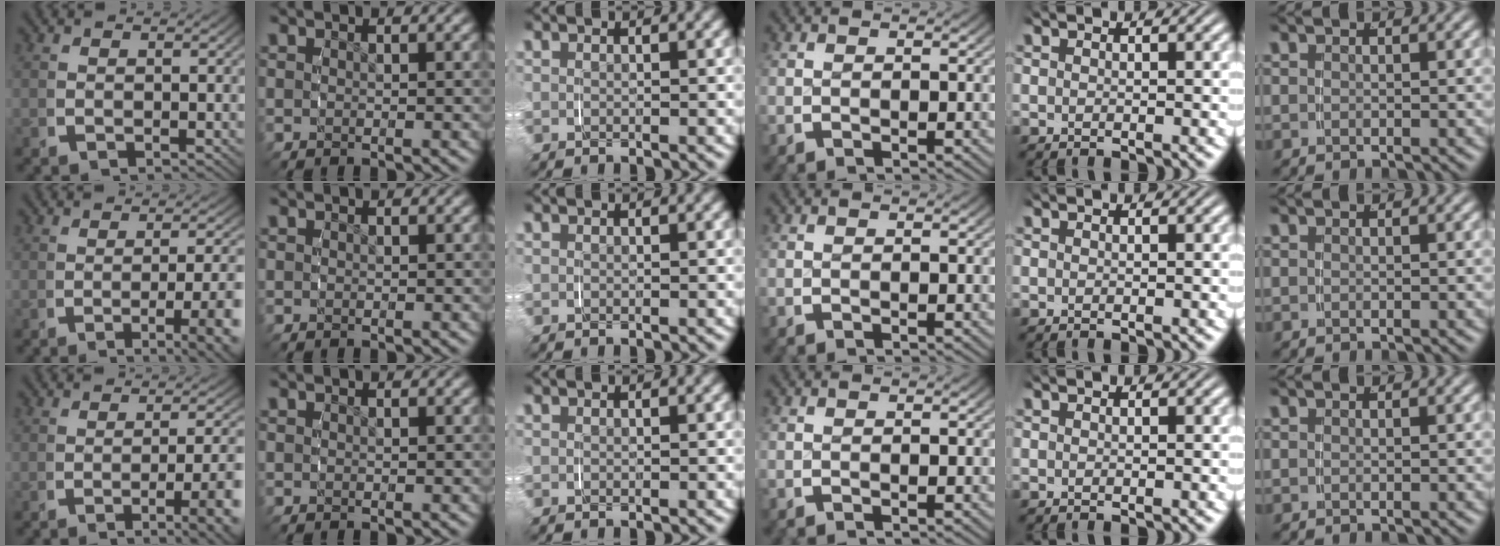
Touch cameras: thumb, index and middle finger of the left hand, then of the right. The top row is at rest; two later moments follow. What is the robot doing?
{"motion": "grasp_and_lifting", "object": "jewelry box"}